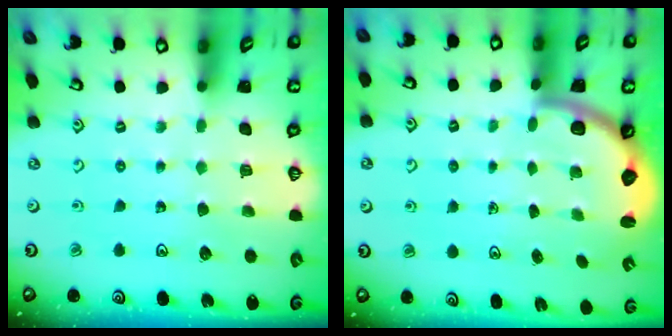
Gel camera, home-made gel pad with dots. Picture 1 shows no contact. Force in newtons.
{"total": 2.8, "press": 2.5, "slide": 1.3}